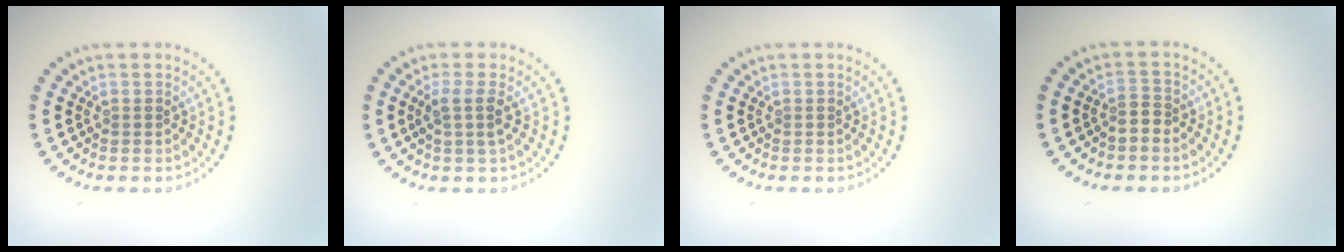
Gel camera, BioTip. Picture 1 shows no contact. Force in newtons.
{"total": 1.9, "press": 1.5, "slide": 1.1}
{"total": 0.0}
{"total": 1.6, "press": 1.2, "slide": 1.0}